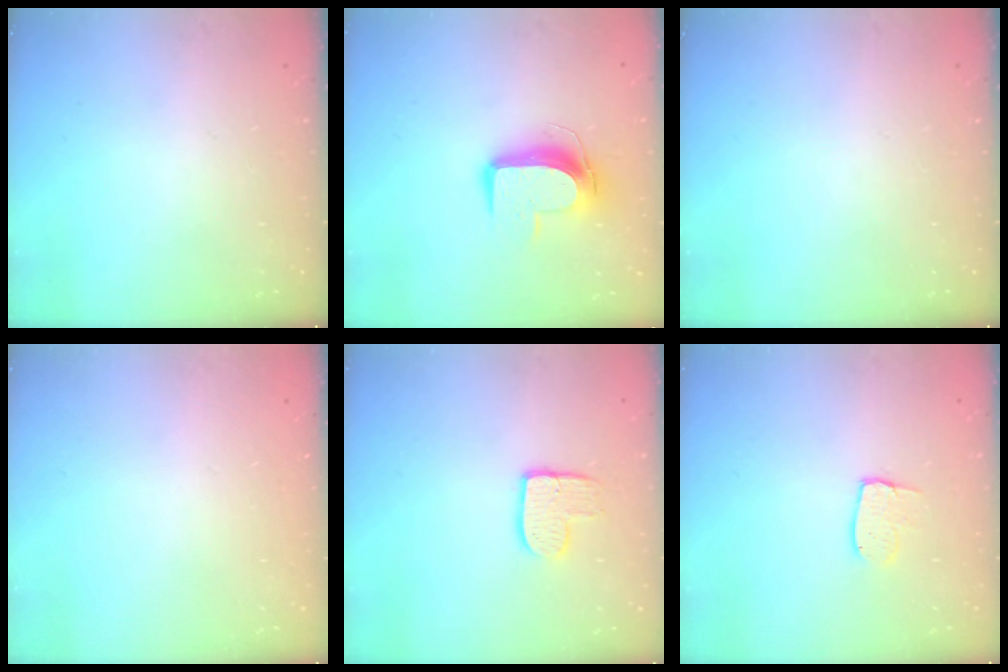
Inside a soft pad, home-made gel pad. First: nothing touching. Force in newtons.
{"total": 10.6, "press": 10.5, "slide": 1.0}
{"total": 0.0}
{"total": 0.0}
{"total": 9.7, "press": 9.6, "slide": 0.7}
{"total": 5.1, "press": 5.1, "slide": 0.4}